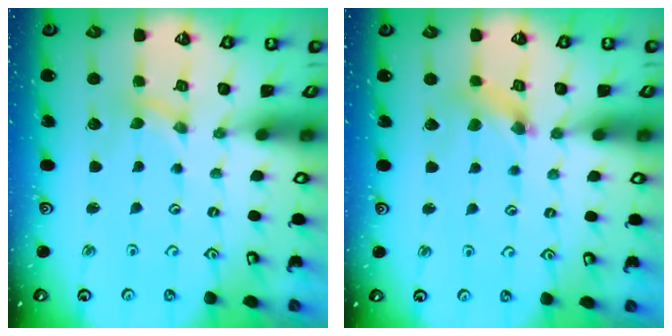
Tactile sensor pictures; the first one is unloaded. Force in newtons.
{"total": 3.4, "press": 3.4, "slide": 0.3}